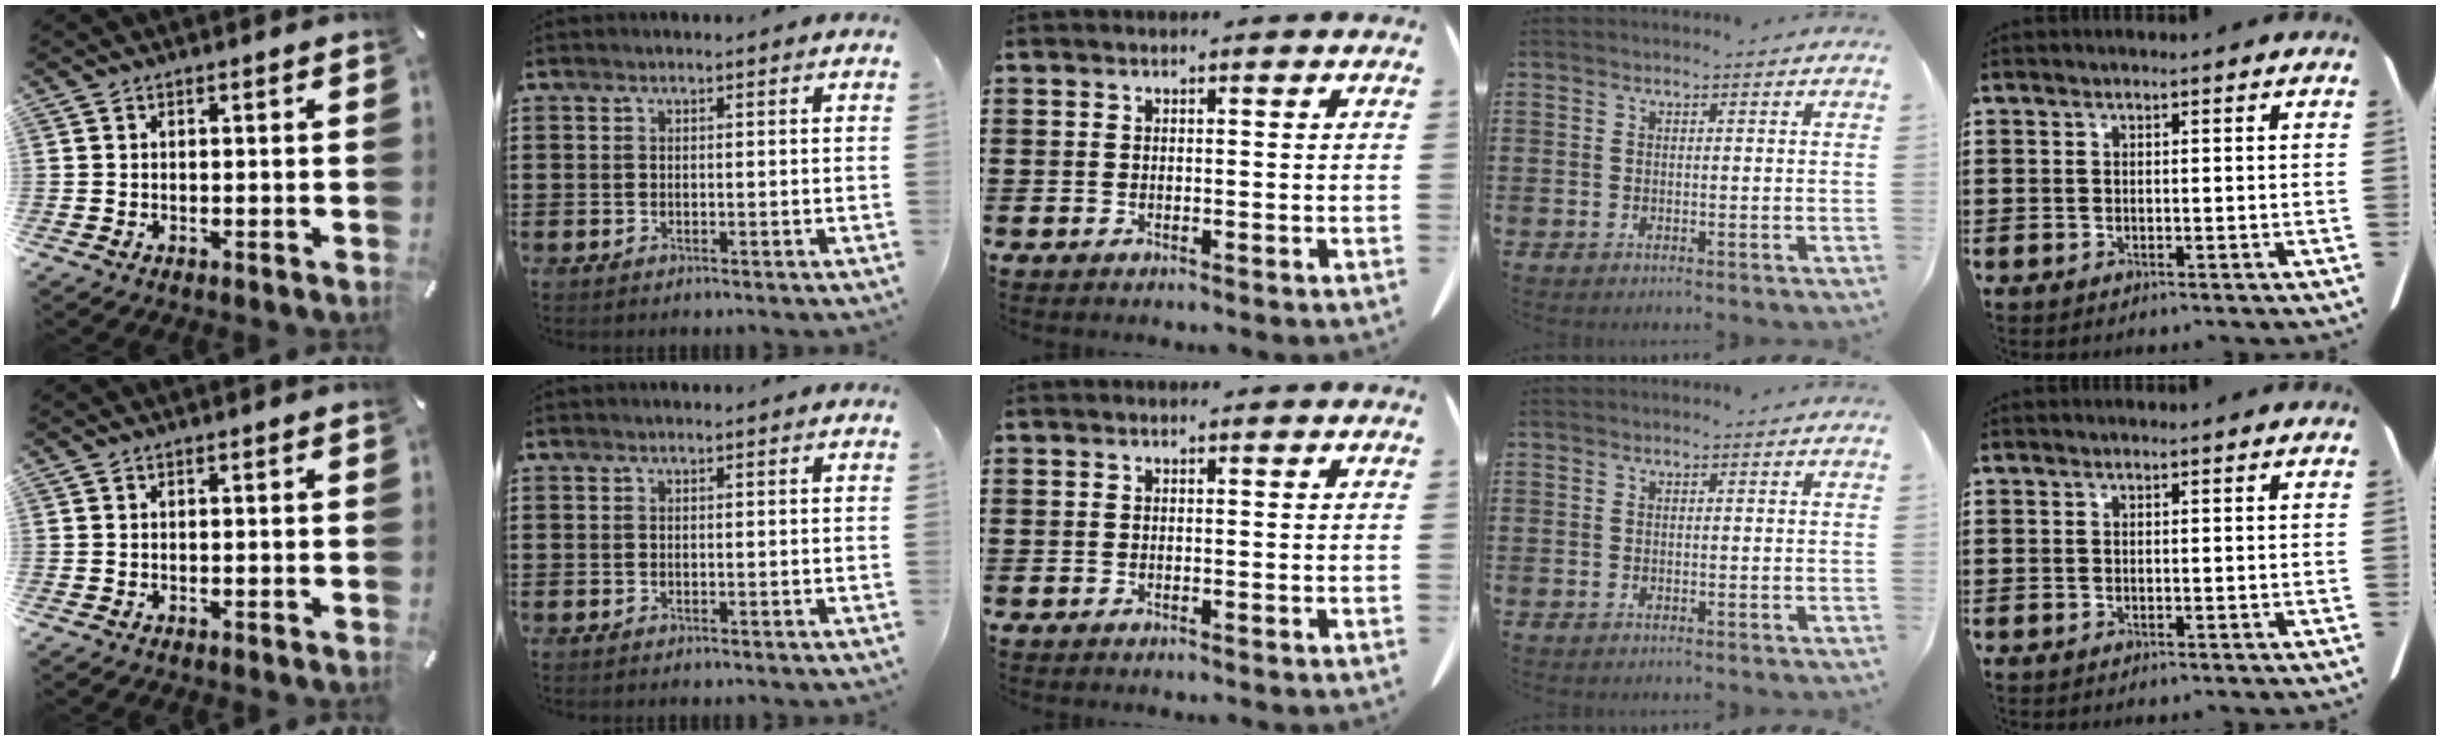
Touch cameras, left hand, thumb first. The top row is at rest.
{}